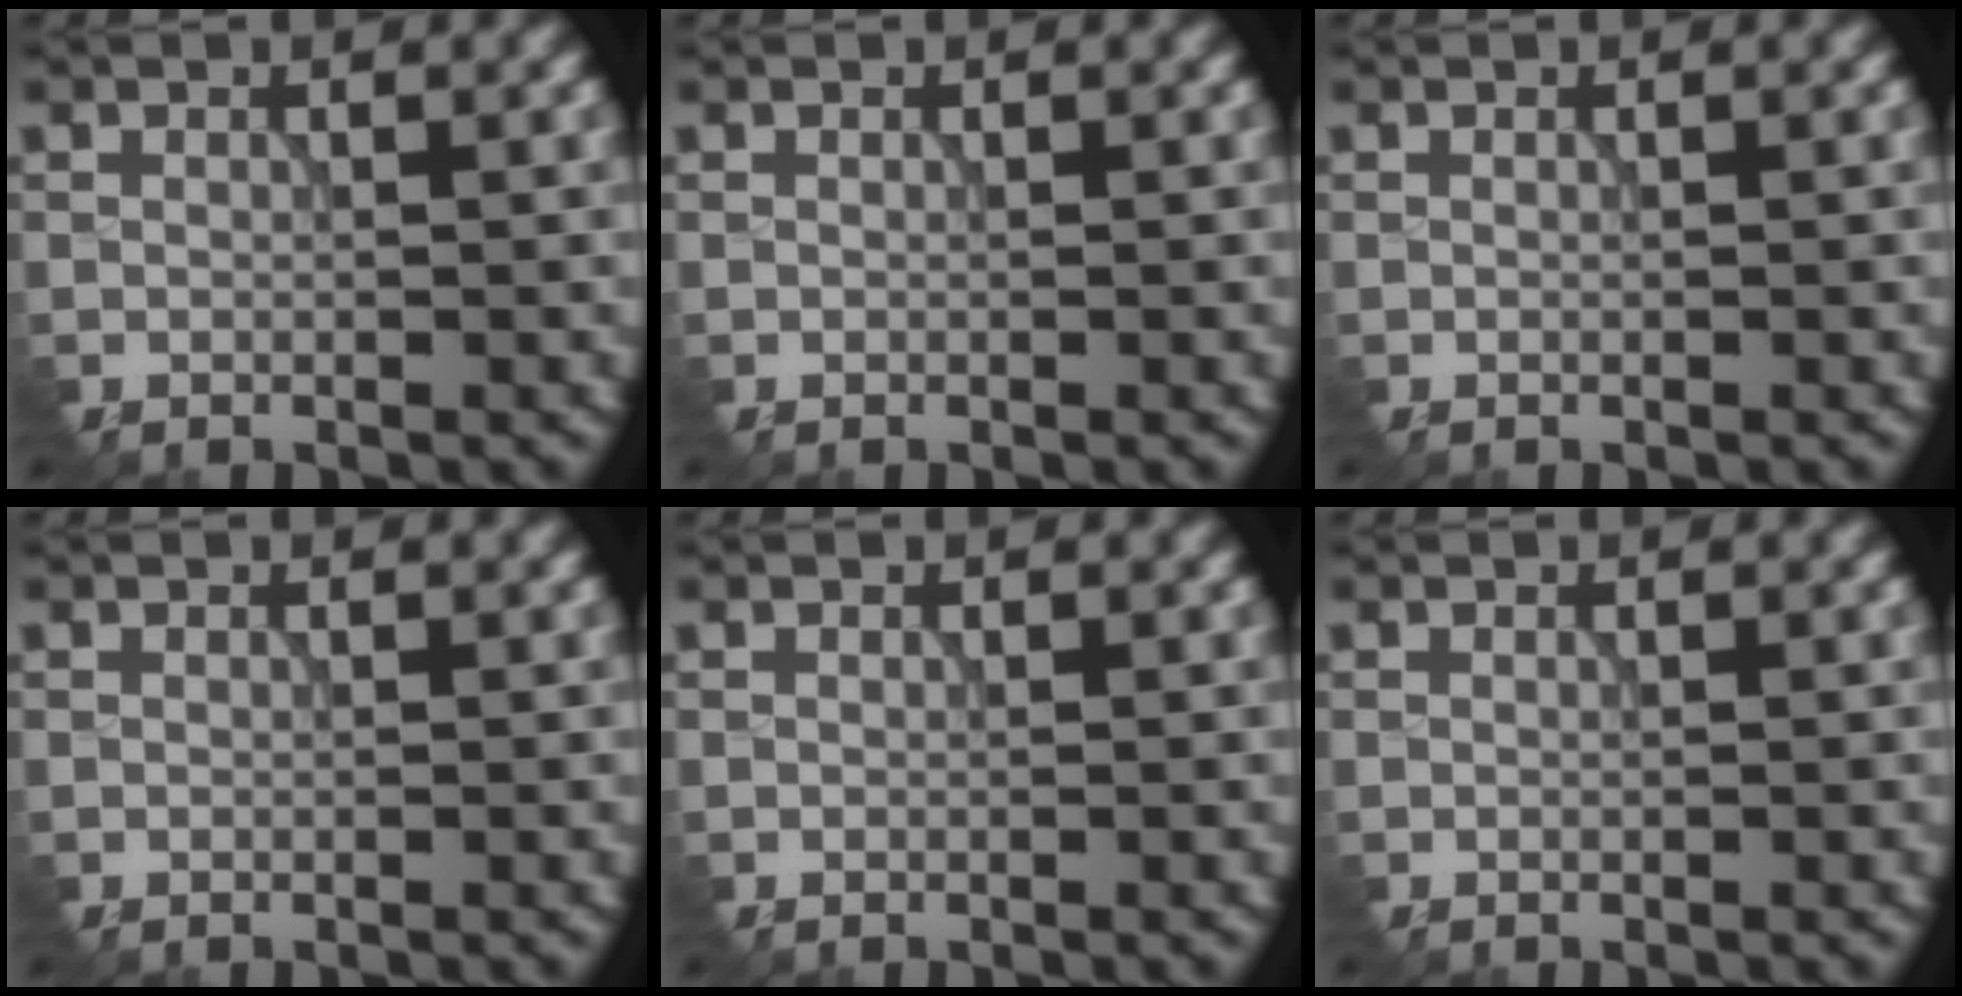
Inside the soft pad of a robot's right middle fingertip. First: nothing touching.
{"total": 0.0}
{"total": 0.0}
{"total": 0.0}
{"total": 0.0}
{"total": 0.0}